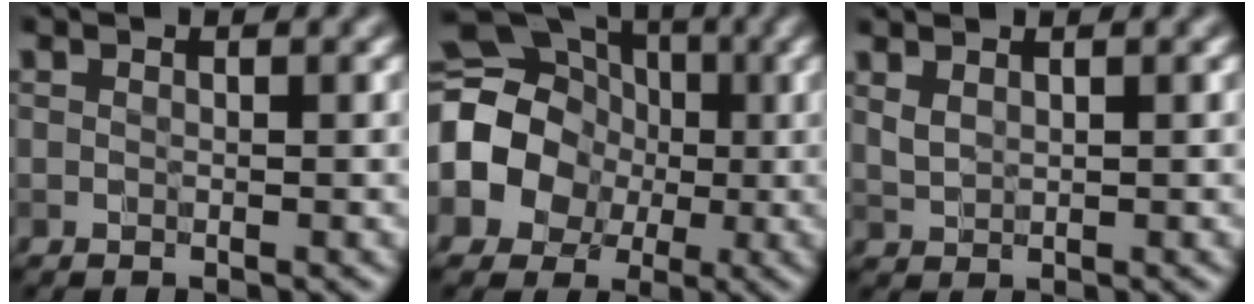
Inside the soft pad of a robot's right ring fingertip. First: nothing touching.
{"total": 11.9, "force": [-0.7, 10.4, 5.6], "torque": [-0.115, 0.009, -0.053]}
{"total": 1.1, "force": [1.0, 0.2, 0.5], "torque": [-0.015, -0.002, 0.026]}